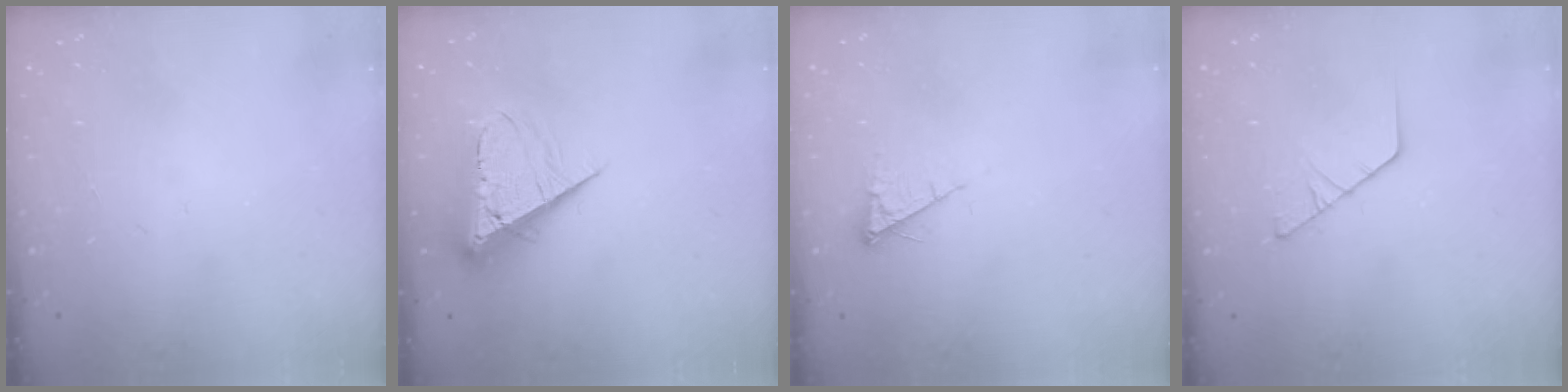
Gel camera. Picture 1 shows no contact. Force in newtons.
{"total": 10.2, "press": 10.2, "slide": 0.6}
{"total": 5.3, "press": 5.2, "slide": 0.6}
{"total": 2.5, "press": 2.5, "slide": 0.3}